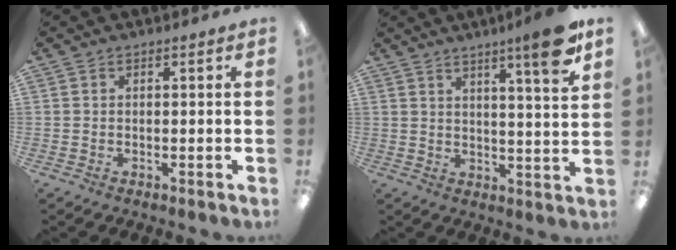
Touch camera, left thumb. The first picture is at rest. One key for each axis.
{"total": 10.7, "fx": 7.0, "fy": 0.8, "fz": 8.0, "tx": -0.113, "ty": -0.036, "tz": 0.106}